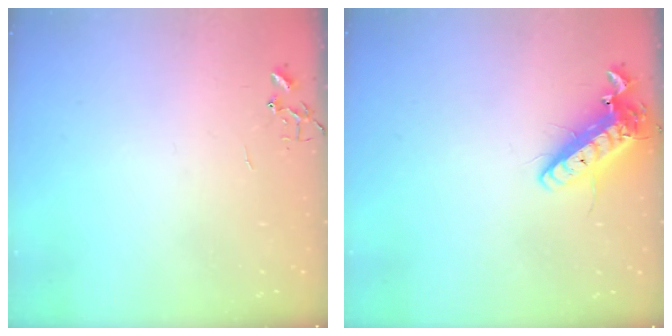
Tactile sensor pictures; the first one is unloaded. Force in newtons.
{"total": 14.8, "press": 14.5, "slide": 2.9}